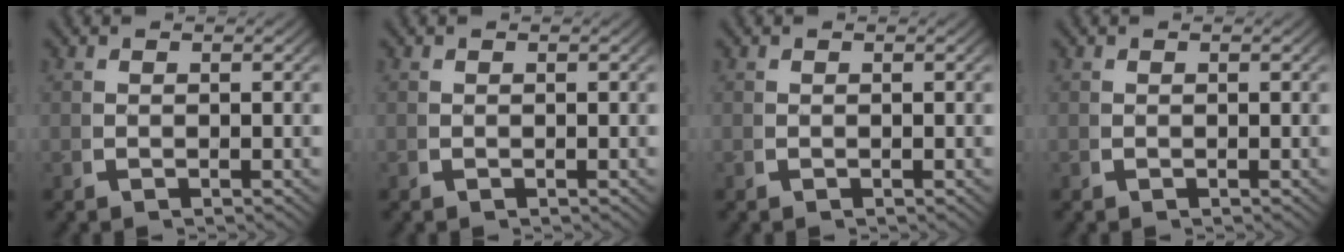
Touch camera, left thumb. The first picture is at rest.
{"total": 0.0}
{"total": 0.0}
{"total": 0.0}